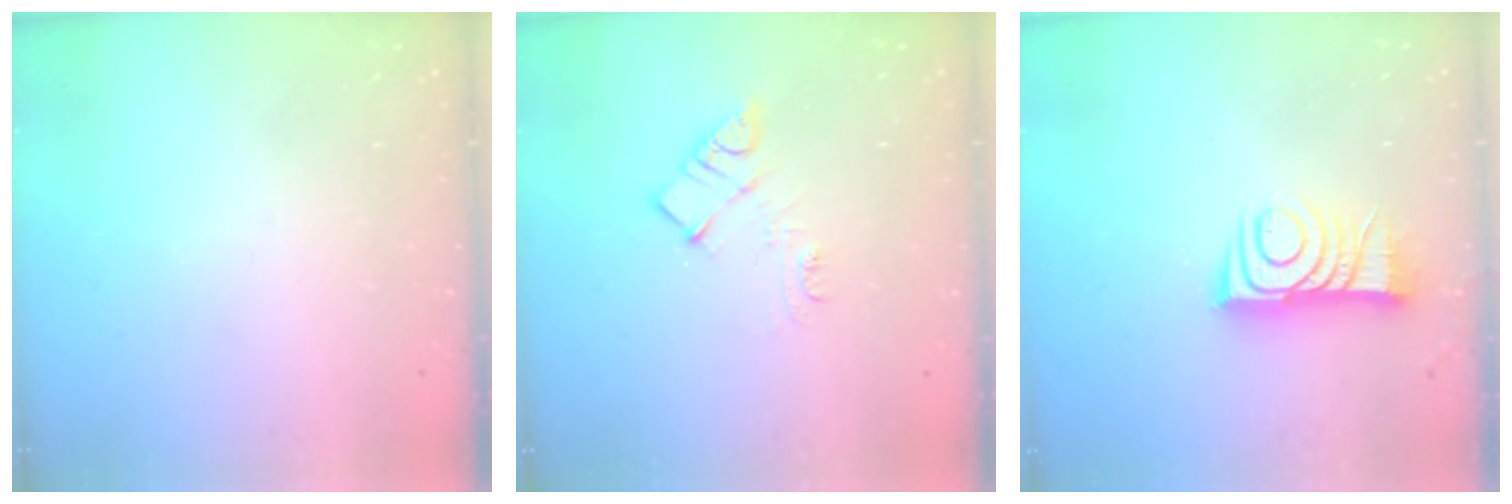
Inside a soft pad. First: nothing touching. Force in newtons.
{"total": 9.3, "press": 9.3, "slide": 0.5}
{"total": 9.3, "press": 9.3, "slide": 0.6}